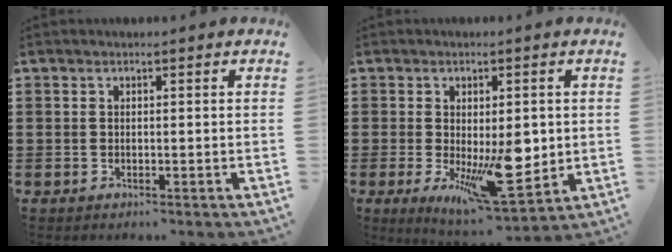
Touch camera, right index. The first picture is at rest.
{"total": 11.2, "force": [-1.2, 4.6, 10.1], "torque": [-0.152, -0.020, -0.014]}